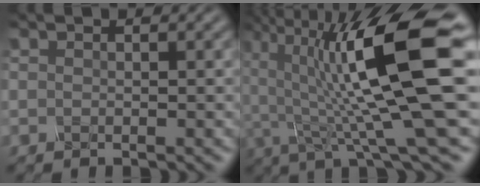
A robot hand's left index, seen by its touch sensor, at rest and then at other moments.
{"total": 13.8, "force": [2.5, 2.9, 13.2], "torque": [-0.232, 0.001, 0.046]}